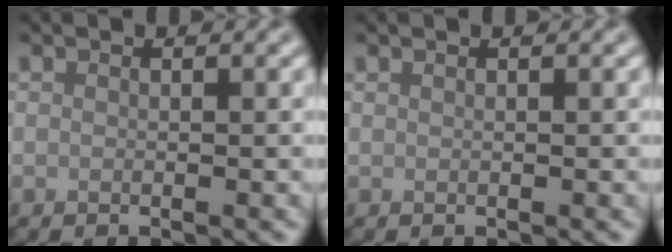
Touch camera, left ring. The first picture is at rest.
{"total": 0.0}